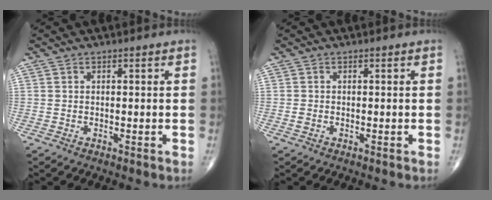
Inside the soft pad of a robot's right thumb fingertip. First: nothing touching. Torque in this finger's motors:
{"motor_torque": [-0.26, -0.12, -0.33, -0.28, 0.00]}